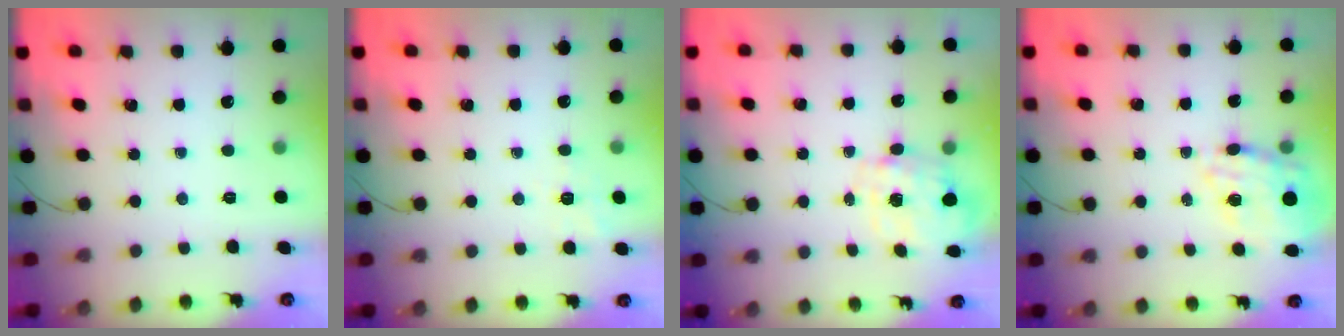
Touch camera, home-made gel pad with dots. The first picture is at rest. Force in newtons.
{"total": 1.7, "press": 0.9, "slide": 1.5}
{"total": 2.8, "press": 2.6, "slide": 0.8}
{"total": 14.5, "press": 14.1, "slide": 3.4}